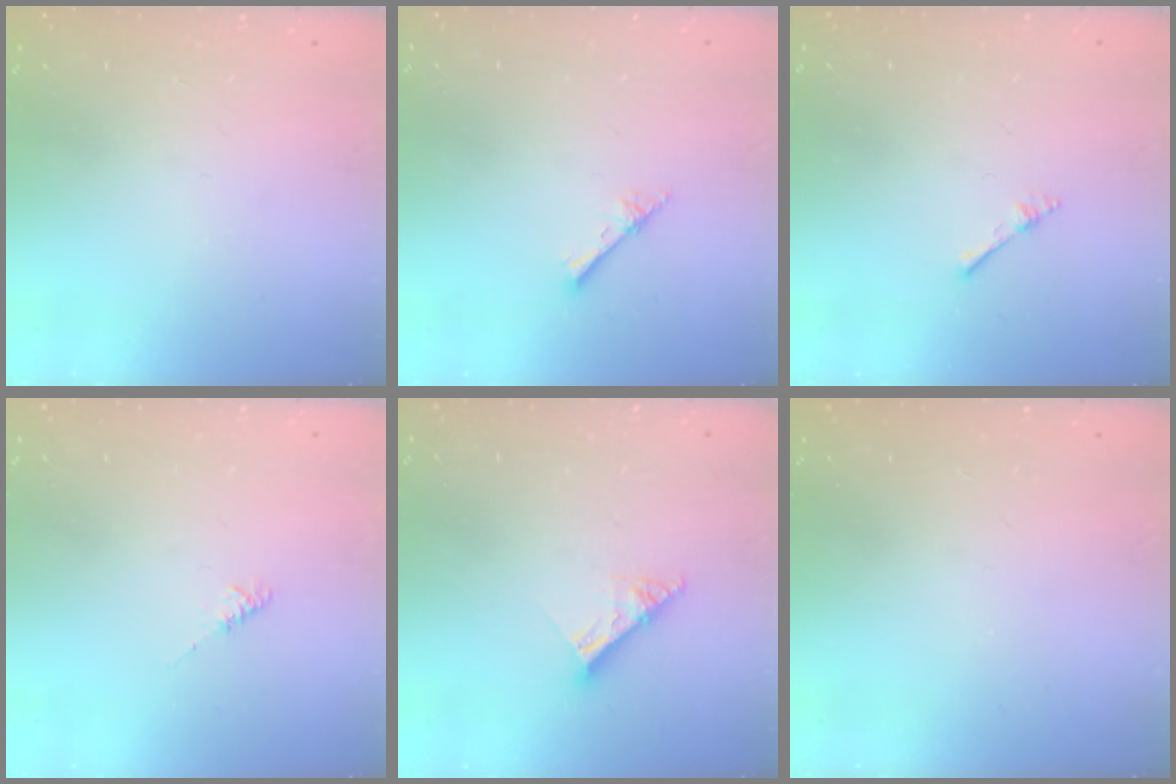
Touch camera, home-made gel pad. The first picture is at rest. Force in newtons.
{"total": 2.6, "press": 2.6, "slide": 0.3}
{"total": 2.2, "press": 2.2, "slide": 0.3}
{"total": 2.0, "press": 1.9, "slide": 0.4}
{"total": 8.2, "press": 8.1, "slide": 1.0}
{"total": 0.0}